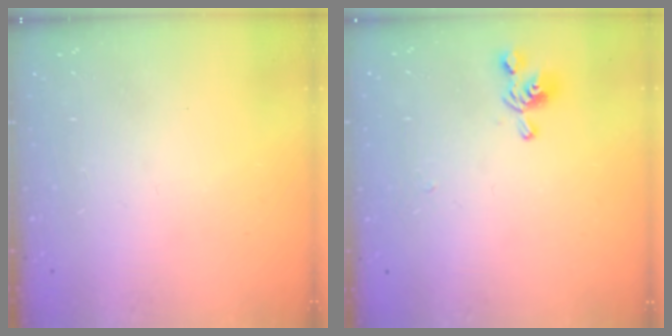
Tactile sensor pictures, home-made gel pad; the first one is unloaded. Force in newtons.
{"total": 1.6, "press": 1.2, "slide": 1.1}